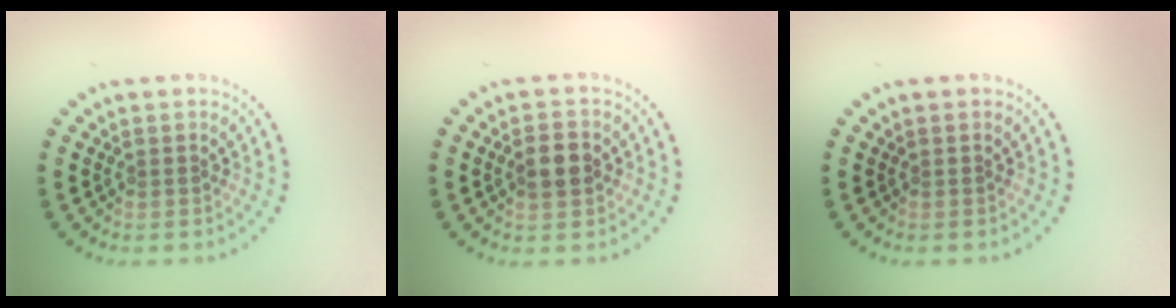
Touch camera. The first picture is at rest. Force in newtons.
{"total": 2.9, "press": 2.9, "slide": 0.0}
{"total": 0.0}